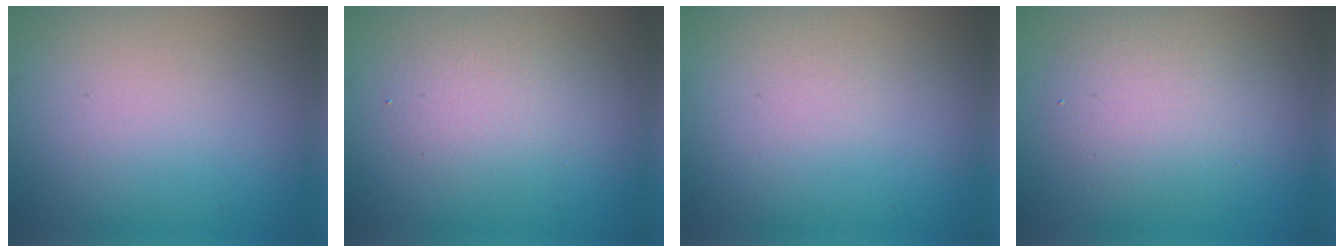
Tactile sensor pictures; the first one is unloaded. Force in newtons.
{"total": 2.5, "press": 2.4, "slide": 0.1}
{"total": 0.0}
{"total": 3.7, "press": 3.7, "slide": 0.4}